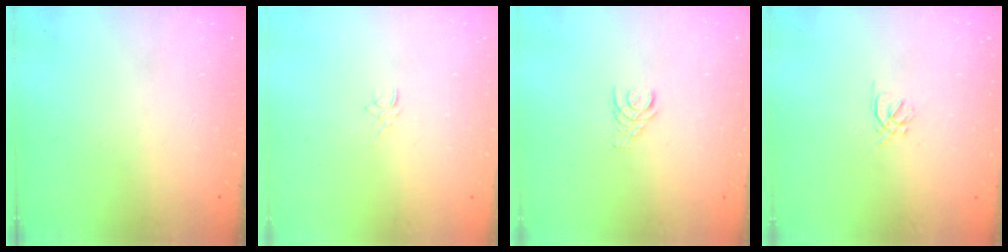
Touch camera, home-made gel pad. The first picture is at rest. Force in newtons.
{"total": 5.0, "press": 4.9, "slide": 0.3}
{"total": 1.4, "press": 1.4, "slide": 0.2}
{"total": 1.6, "press": 1.5, "slide": 0.5}